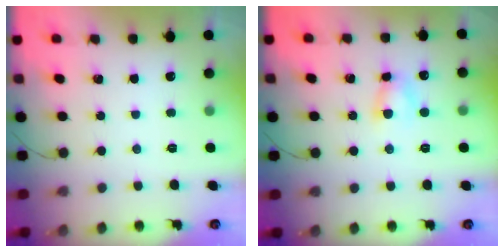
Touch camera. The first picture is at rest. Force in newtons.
{"total": 4.3, "press": 4.3, "slide": 0.4}